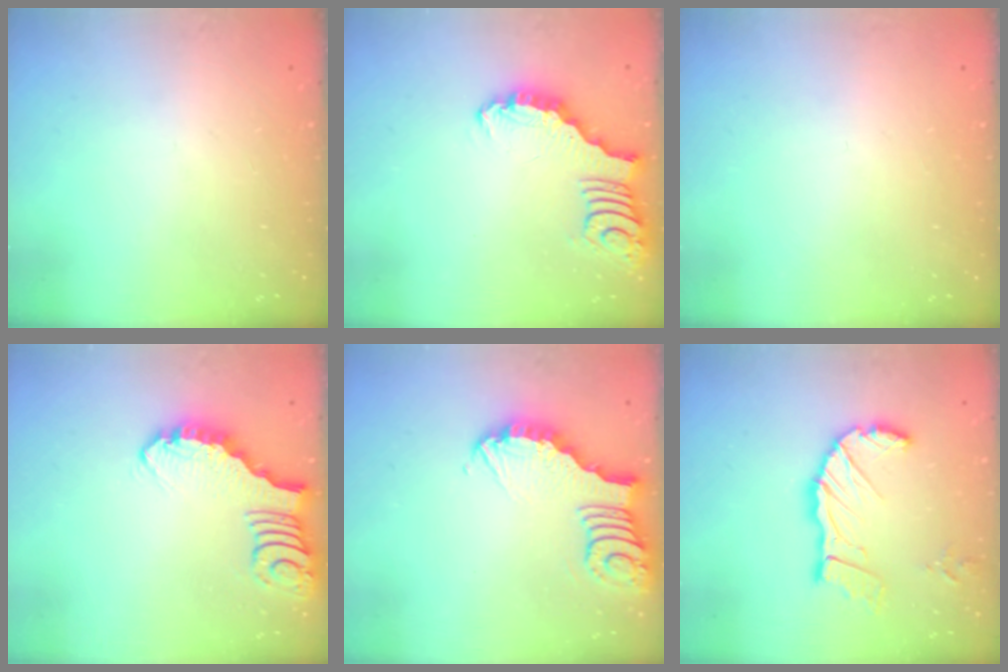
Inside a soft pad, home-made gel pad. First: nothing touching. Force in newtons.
{"total": 3.3, "press": 3.3, "slide": 0.4}
{"total": 0.0}
{"total": 2.4, "press": 2.4, "slide": 0.3}
{"total": 4.1, "press": 4.1, "slide": 0.4}
{"total": 12.7, "press": 12.6, "slide": 1.6}